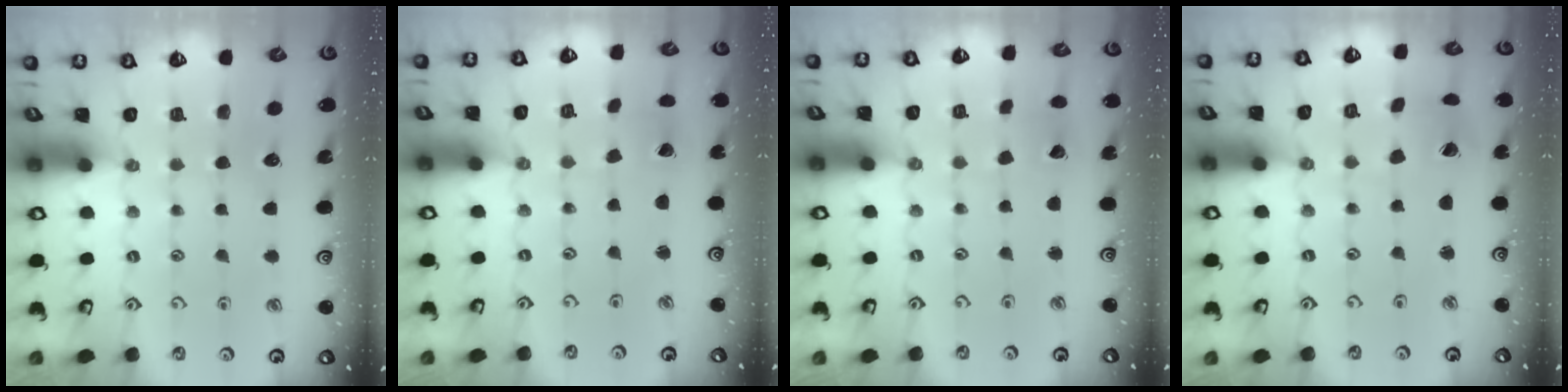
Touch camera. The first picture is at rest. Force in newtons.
{"total": 0.0}
{"total": 2.6, "press": 2.6, "slide": 0.3}
{"total": 2.0, "press": 2.0, "slide": 0.3}